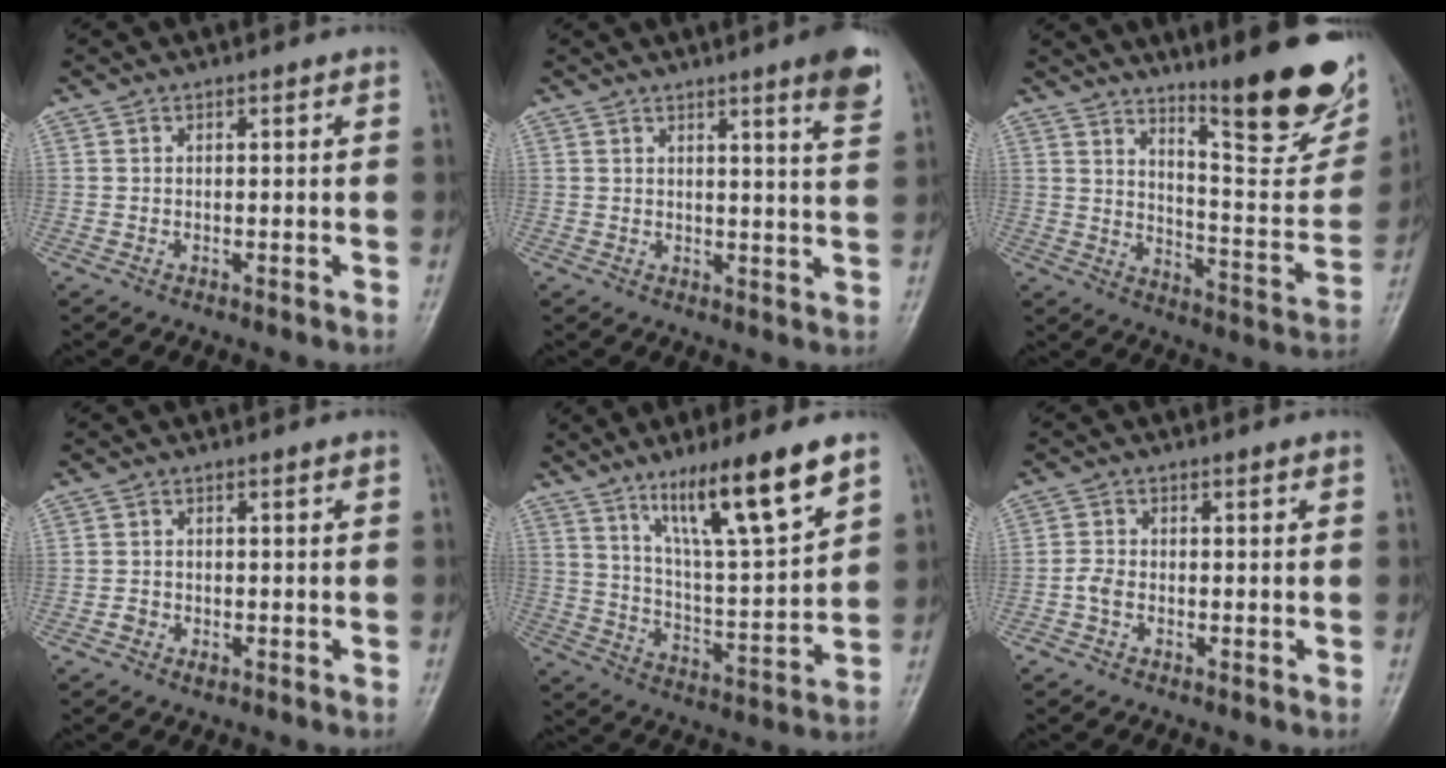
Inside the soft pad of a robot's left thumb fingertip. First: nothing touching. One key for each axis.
{"total": 6.5, "fx": 4.1, "fy": 0.1, "fz": 5.0, "tx": -0.060, "ty": -0.027, "tz": 0.052}
{"total": 22.2, "fx": 14.9, "fy": 5.0, "fz": 15.7, "tx": -0.177, "ty": -0.105, "tz": 0.220}
{"total": 1.5, "fx": -0.8, "fy": 1.0, "fz": 0.7, "tx": -0.008, "ty": 0.008, "tz": -0.013}
{"total": 16.2, "fx": 10.1, "fy": 2.1, "fz": 12.5, "tx": -0.203, "ty": -0.051, "tz": 0.182}
{"total": 1.9, "fx": -0.9, "fy": 1.2, "fz": 1.2, "tx": -0.023, "ty": 0.004, "tz": -0.022}